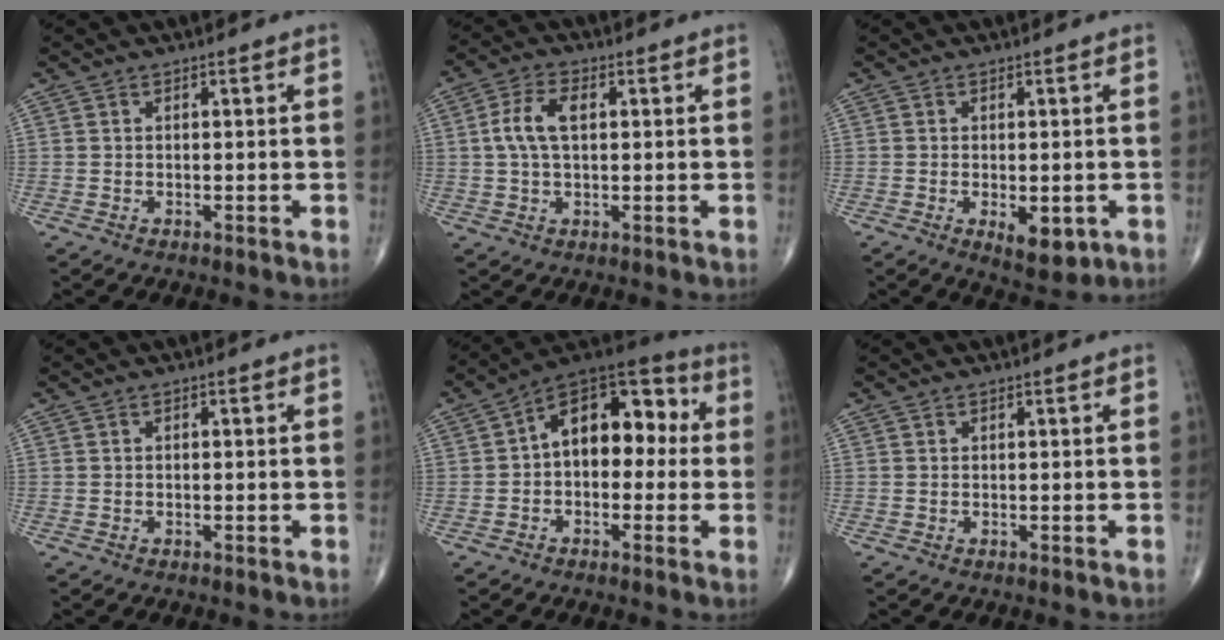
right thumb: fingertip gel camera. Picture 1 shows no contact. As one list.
[{"total": 6.7, "force": [1.1, 3.6, 5.6], "torque": [-0.121, 0.014, 0.019]}, {"total": 6.0, "force": [-1.7, 2.8, 5.0], "torque": [-0.062, -0.008, -0.016]}, {"total": 0.0}, {"total": 14.7, "force": [1.1, 9.2, 11.4], "torque": [-0.125, 0.048, -0.002]}, {"total": 0.0}]